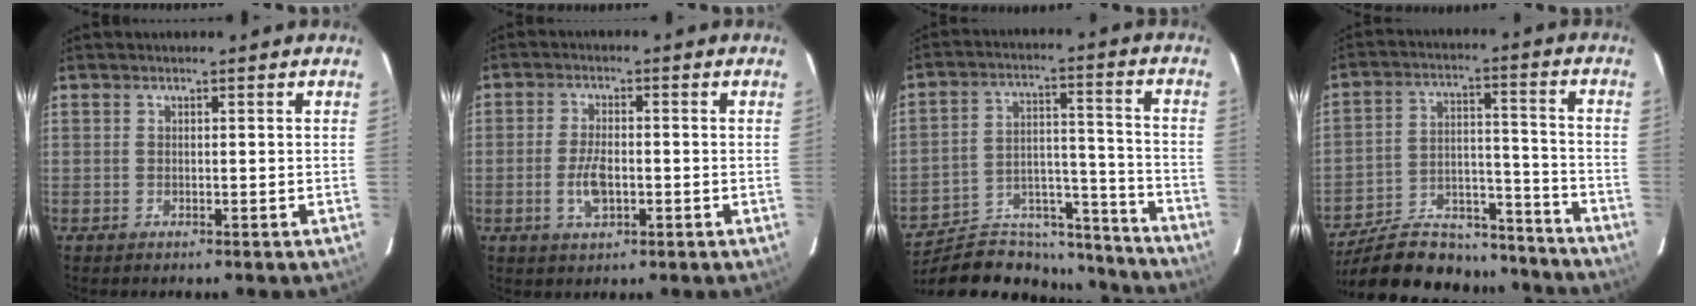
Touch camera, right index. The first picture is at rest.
{"total": 5.4, "force": [-1.5, 2.6, 4.5], "torque": [-0.093, -0.003, -0.026]}
{"total": 23.1, "force": [-20.5, 8.3, 6.6], "torque": [-0.118, 0.045, -0.287]}
{"total": 25.4, "force": [-21.6, 9.0, 9.7], "torque": [-0.189, 0.022, -0.303]}